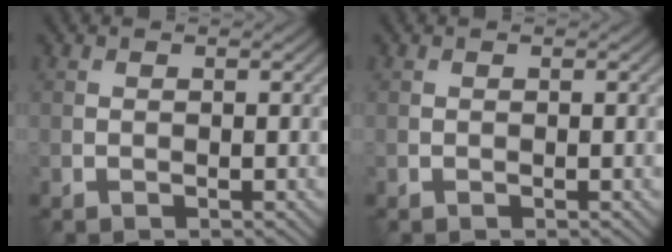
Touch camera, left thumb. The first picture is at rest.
{"total": 0.0}